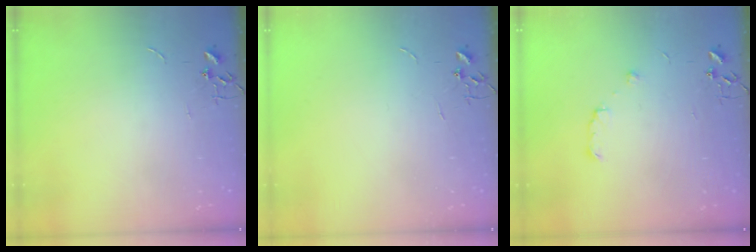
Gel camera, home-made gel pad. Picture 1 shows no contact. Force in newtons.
{"total": 0.0}
{"total": 5.8, "press": 5.8, "slide": 0.8}